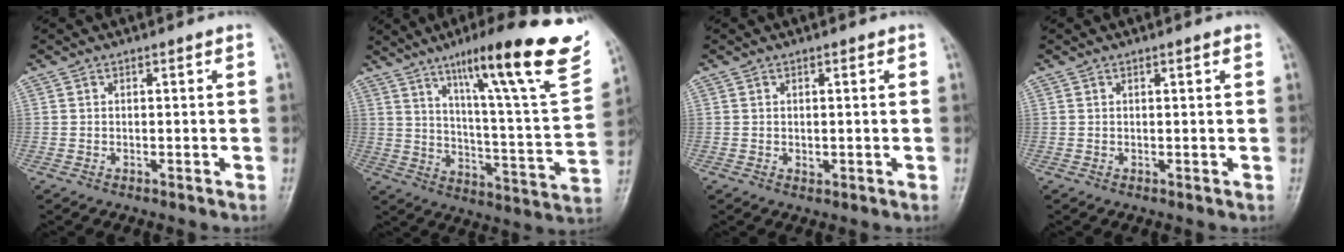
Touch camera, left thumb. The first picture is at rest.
{"total": 26.6, "force": [15.7, 3.8, 21.2], "torque": [-0.290, -0.050, 0.232]}
{"total": 1.0, "force": [0.2, 0.7, 0.6], "torque": [-0.007, -0.002, 0.005]}
{"total": 1.0, "force": [0.6, 0.1, 0.7], "torque": [-0.010, 0.000, 0.006]}